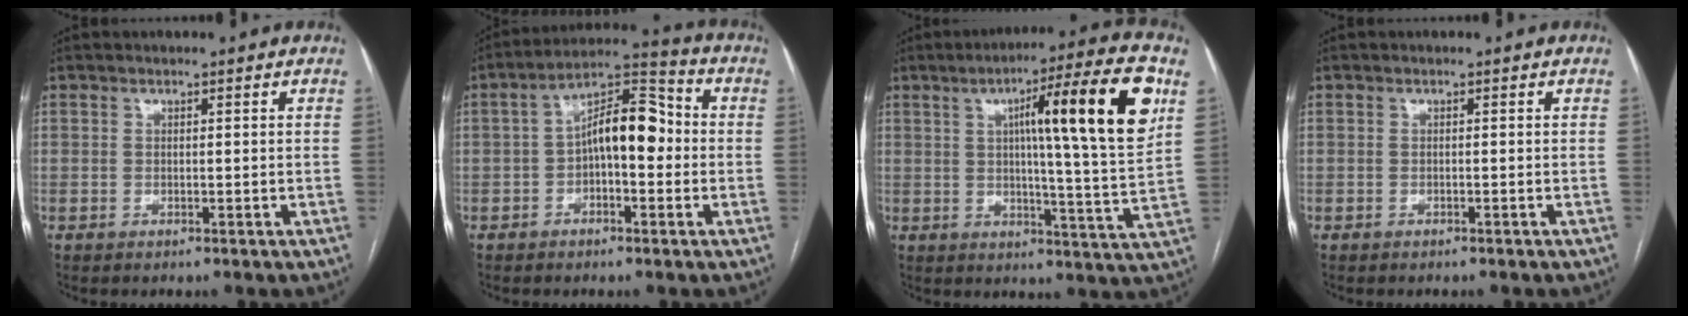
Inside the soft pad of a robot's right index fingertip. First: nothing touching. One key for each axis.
{"total": 10.3, "fx": -0.5, "fy": 4.2, "fz": 9.4, "tx": -0.163, "ty": 0.041, "tz": -0.013}
{"total": 18.9, "fx": 6.3, "fy": -0.2, "fz": 17.8, "tx": -0.255, "ty": 0.009, "tz": 0.079}
{"total": 0.0}